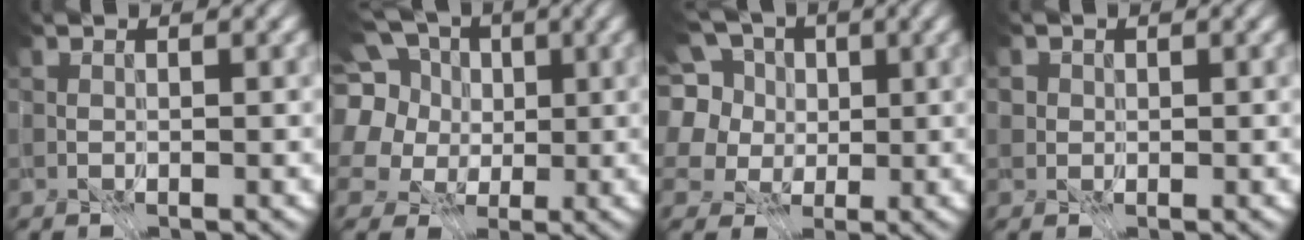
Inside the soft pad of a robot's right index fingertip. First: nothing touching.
{"total": 9.0, "force": [2.9, 7.1, 4.8], "torque": [-0.119, 0.018, 0.031]}
{"total": 5.8, "force": [2.0, 4.2, 3.4], "torque": [-0.079, 0.016, 0.017]}
{"total": 3.3, "force": [1.7, 2.4, 1.4], "torque": [-0.013, 0.003, 0.009]}